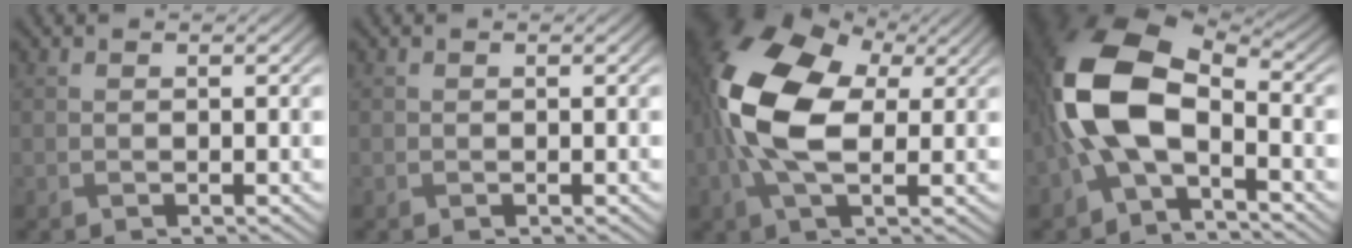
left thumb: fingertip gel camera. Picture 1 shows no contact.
{"total": 0.0}
{"total": 14.9, "force": [1.1, 8.5, 12.2], "torque": [-0.281, 0.012, 0.009]}
{"total": 13.9, "force": [-1.9, 8.1, 11.1], "torque": [-0.264, 0.005, -0.051]}